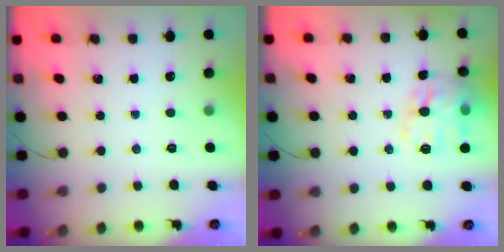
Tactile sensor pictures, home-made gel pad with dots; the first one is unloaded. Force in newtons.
{"total": 13.8, "press": 13.7, "slide": 1.2}